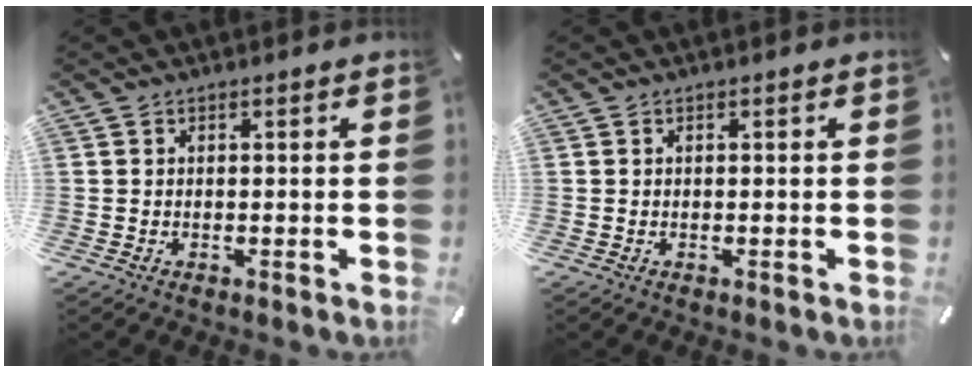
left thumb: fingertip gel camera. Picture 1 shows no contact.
{"total": 0.0}